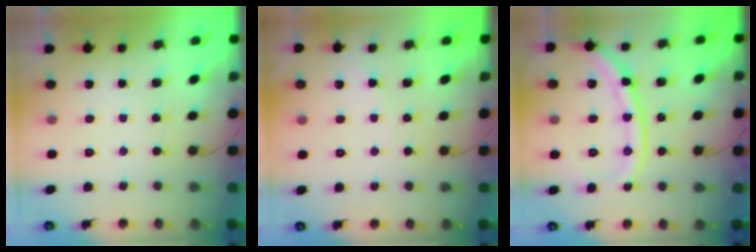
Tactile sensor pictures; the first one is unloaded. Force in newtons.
{"total": 3.0, "press": 2.9, "slide": 0.5}
{"total": 15.6, "press": 15.6, "slide": 1.1}